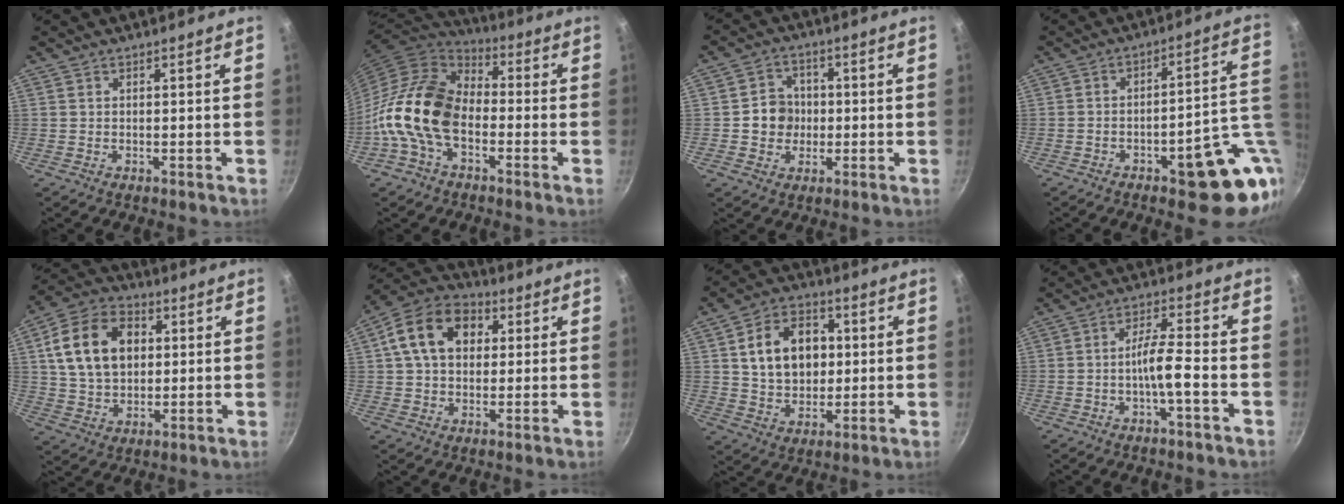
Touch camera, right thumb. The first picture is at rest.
{"total": 16.0, "force": [-4.1, 10.3, 11.5], "torque": [-0.192, 0.043, -0.100]}
{"total": 6.7, "force": [-0.4, 6.1, 2.7], "torque": [-0.007, 0.011, -0.014]}
{"total": 16.9, "force": [-4.9, 6.5, 14.8], "torque": [-0.130, 0.032, -0.056]}
{"total": 16.3, "force": [3.5, 11.6, 10.9], "torque": [-0.174, 0.008, 0.054]}
{"total": 14.3, "force": [3.5, 10.4, 9.2], "torque": [-0.135, 0.022, 0.042]}
{"total": 14.2, "force": [2.2, 10.5, 9.4], "torque": [-0.122, 0.009, 0.036]}
{"total": 6.1, "force": [-2.6, 1.1, 5.4], "torque": [-0.104, 0.035, -0.045]}